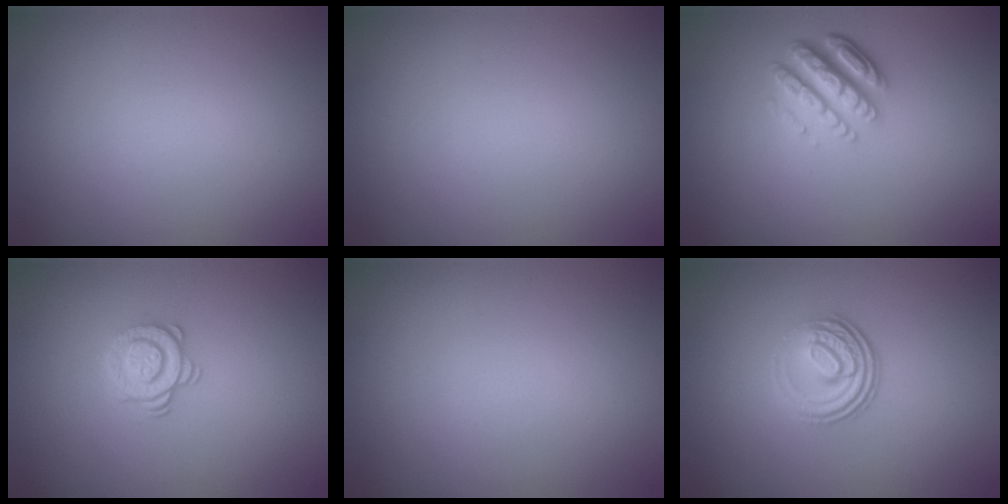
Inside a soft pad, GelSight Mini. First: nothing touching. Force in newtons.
{"total": 0.0}
{"total": 4.5, "press": 3.3, "slide": 3.1}
{"total": 2.1, "press": 1.7, "slide": 1.2}
{"total": 0.0}
{"total": 3.6, "press": 2.4, "slide": 2.7}